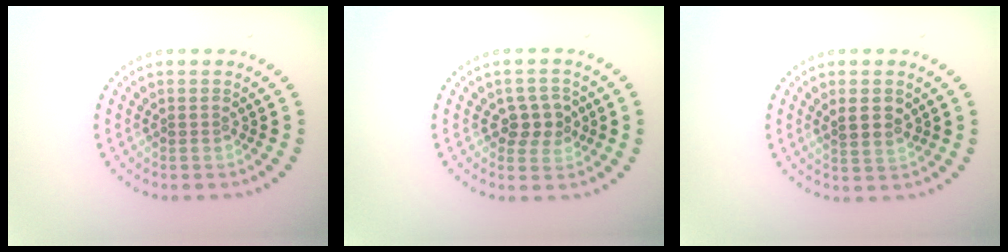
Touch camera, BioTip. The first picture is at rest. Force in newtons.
{"total": 2.5, "press": 2.4, "slide": 0.7}
{"total": 2.3, "press": 2.2, "slide": 0.8}